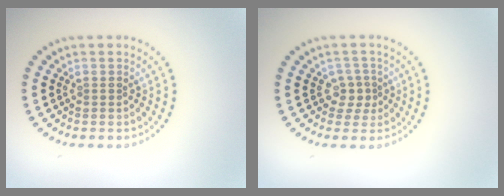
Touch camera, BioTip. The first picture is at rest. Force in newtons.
{"total": 2.0, "press": 1.5, "slide": 1.2}